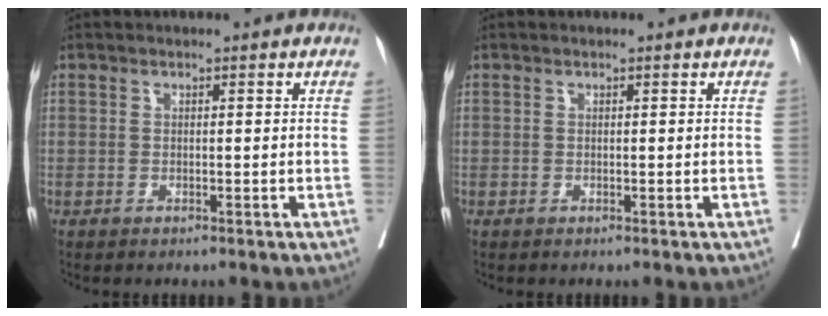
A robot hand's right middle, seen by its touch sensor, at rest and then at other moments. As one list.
[{"total": 0.0}]